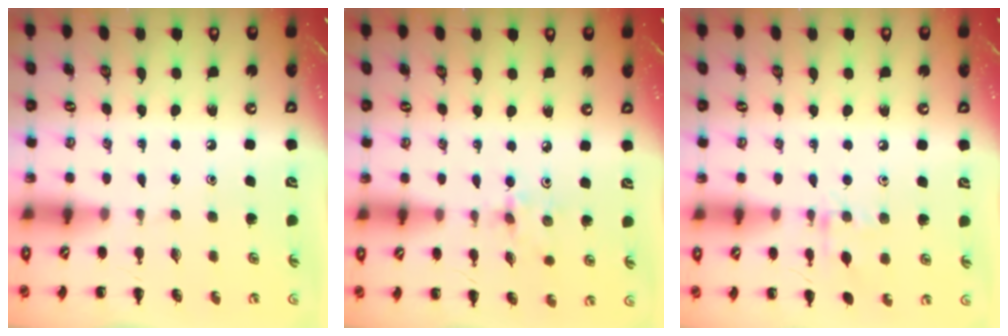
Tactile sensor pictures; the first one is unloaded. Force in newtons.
{"total": 2.9, "press": 2.7, "slide": 0.9}
{"total": 7.1, "press": 6.9, "slide": 1.6}